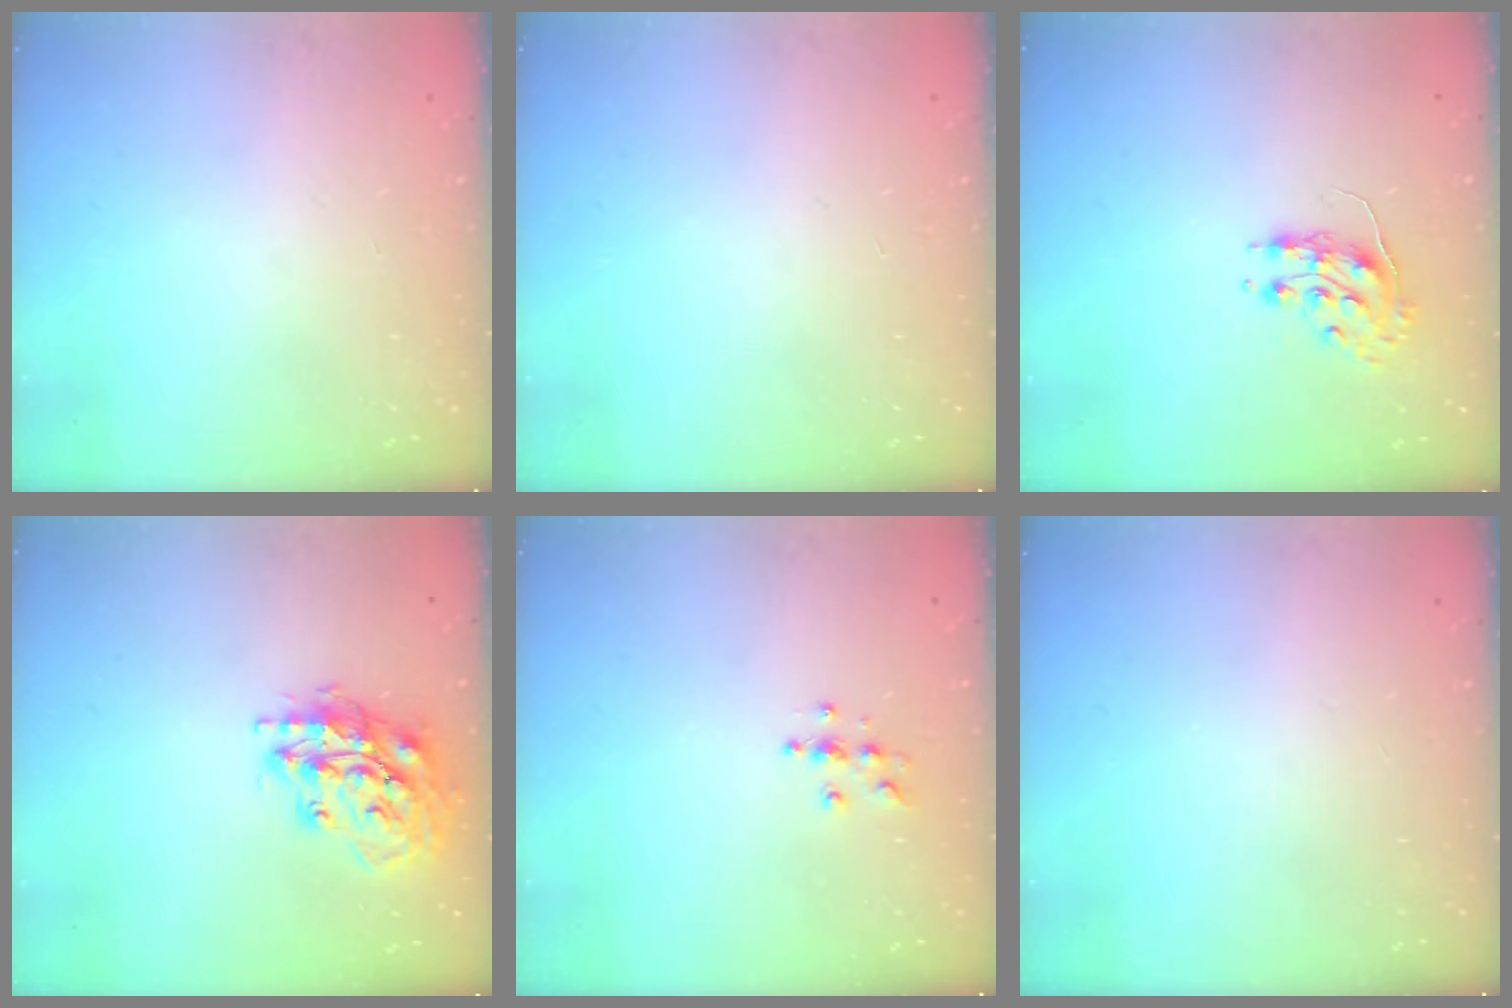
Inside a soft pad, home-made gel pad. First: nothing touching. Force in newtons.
{"total": 0.0}
{"total": 8.6, "press": 8.6, "slide": 0.4}
{"total": 17.9, "press": 17.8, "slide": 2.5}
{"total": 4.5, "press": 4.5, "slide": 0.3}
{"total": 0.0}